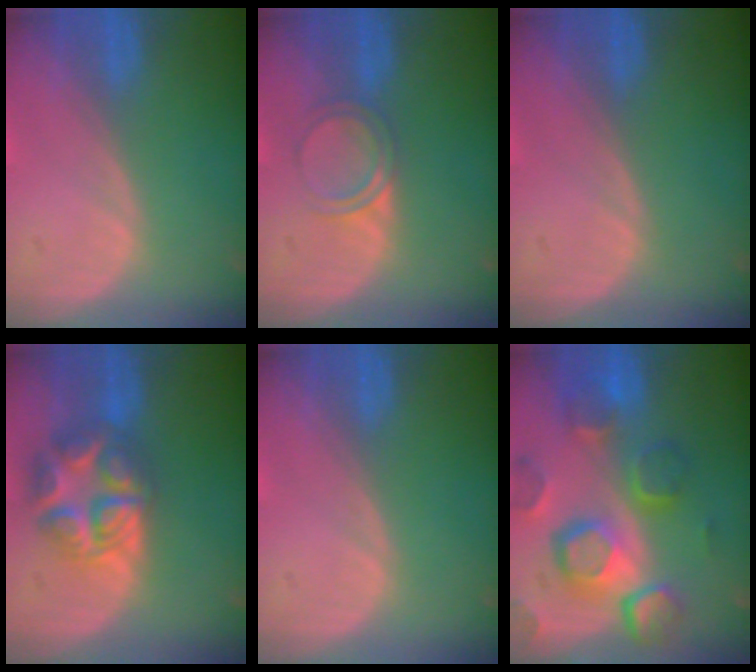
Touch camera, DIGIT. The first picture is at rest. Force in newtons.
{"total": 3.0, "press": 3.0, "slide": 0.3}
{"total": 0.0}
{"total": 8.0, "press": 8.0, "slide": 0.5}
{"total": 0.0}
{"total": 12.4, "press": 10.7, "slide": 6.2}